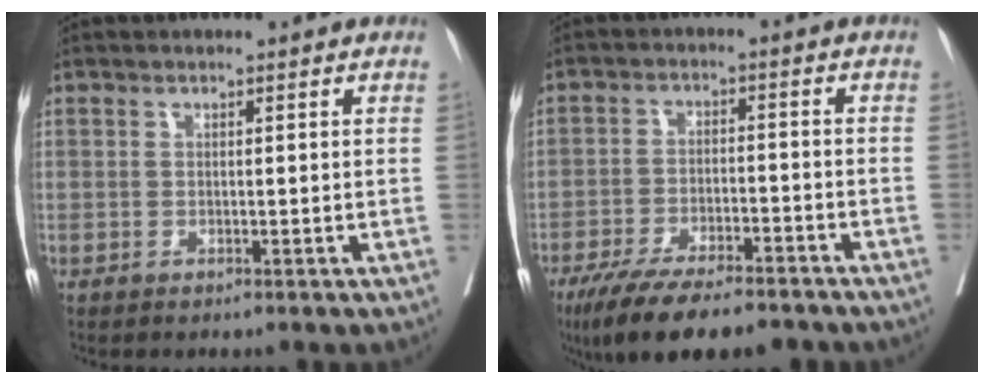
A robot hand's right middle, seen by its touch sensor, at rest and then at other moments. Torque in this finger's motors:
{"motor_torque": [1.11, -1.03, 0.26, 0.14]}